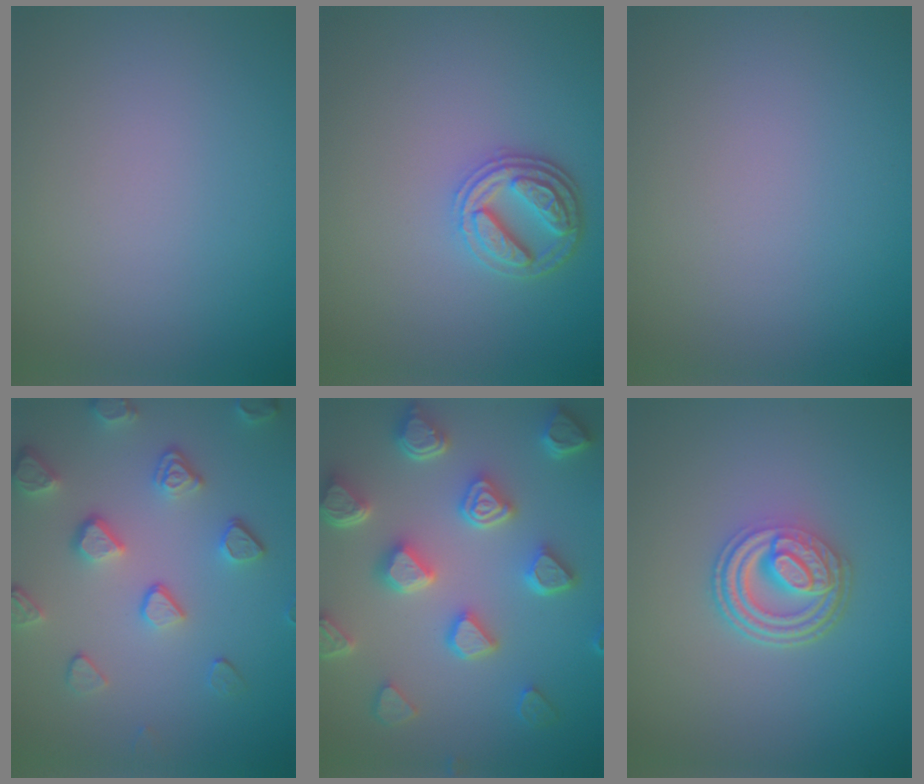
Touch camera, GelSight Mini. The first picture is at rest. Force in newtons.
{"total": 3.3, "press": 3.1, "slide": 1.3}
{"total": 0.0}
{"total": 4.1, "press": 3.6, "slide": 2.0}
{"total": 7.5, "press": 6.0, "slide": 4.6}
{"total": 4.8, "press": 3.6, "slide": 3.2}